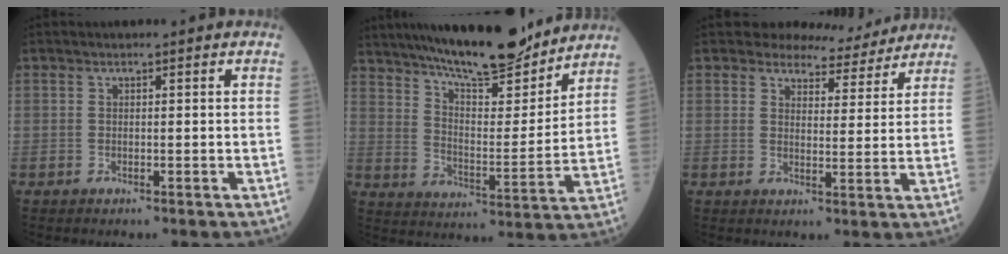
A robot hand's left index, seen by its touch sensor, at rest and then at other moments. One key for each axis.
{"total": 17.9, "fx": 15.4, "fy": 2.7, "fz": 8.8, "tx": -0.145, "ty": -0.012, "tz": 0.240}
{"total": 5.5, "fx": 5.2, "fy": 1.8, "fz": 0.1, "tx": 0.001, "ty": -0.014, "tz": 0.058}